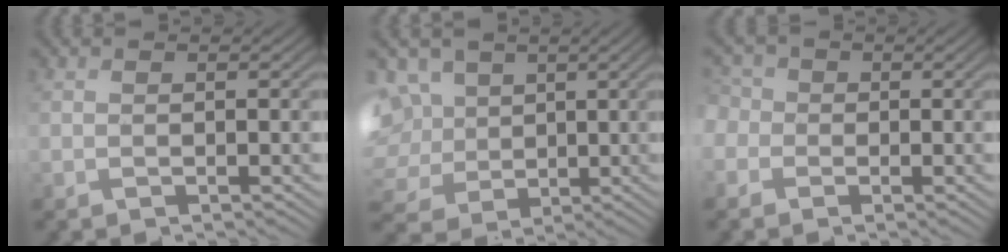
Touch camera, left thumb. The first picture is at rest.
{"total": 12.1, "force": [1.3, 9.9, 6.9], "torque": [-0.220, -0.011, 0.020]}
{"total": 4.4, "force": [-0.3, 4.1, 1.7], "torque": [-0.071, 0.008, -0.027]}